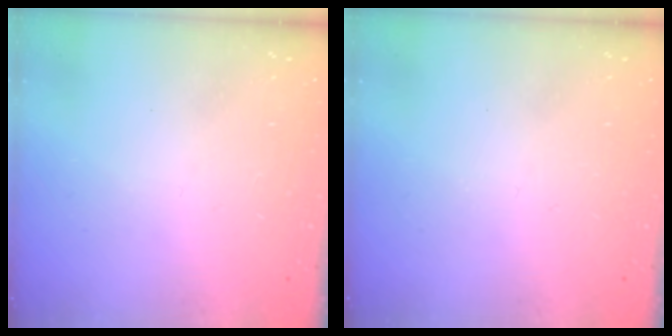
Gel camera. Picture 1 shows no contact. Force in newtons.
{"total": 0.0}